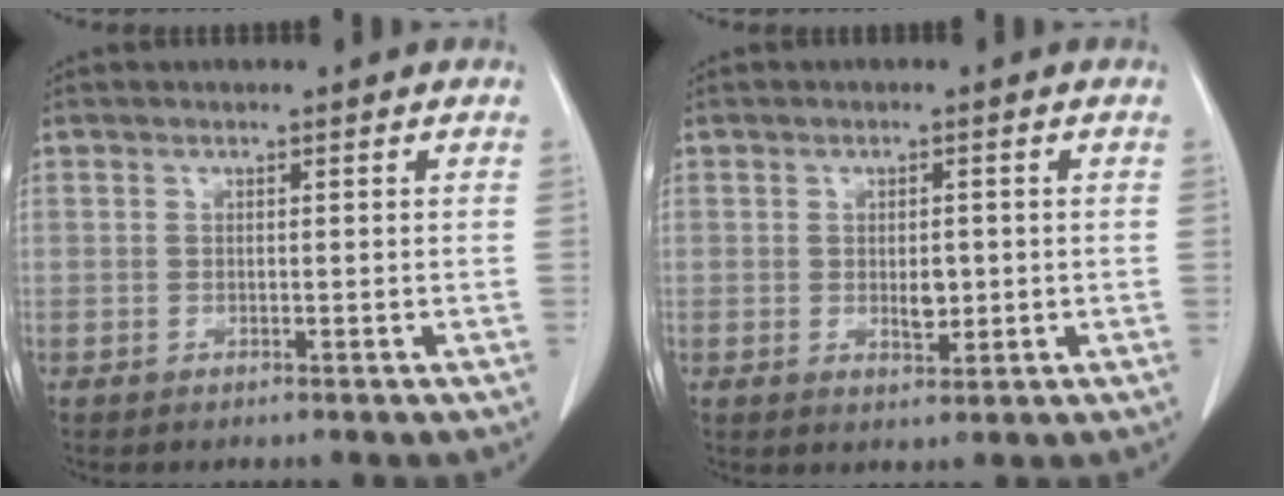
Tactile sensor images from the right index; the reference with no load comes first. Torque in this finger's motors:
{"motor_torque": [0.01, 0.08, 0.04, 0.03]}